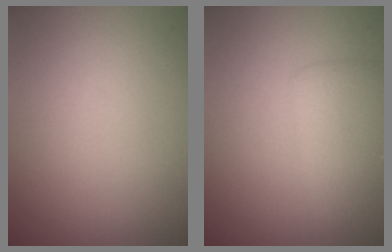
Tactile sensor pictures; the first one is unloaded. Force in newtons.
{"total": 3.1, "press": 3.1, "slide": 0.1}